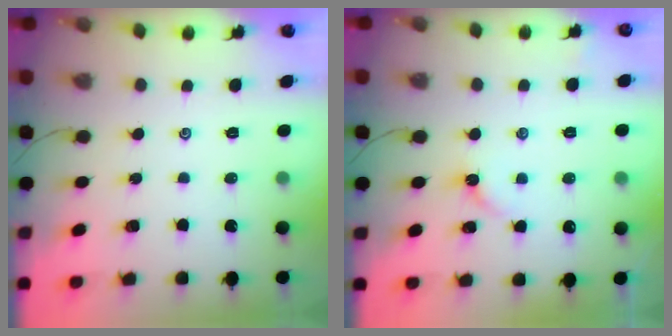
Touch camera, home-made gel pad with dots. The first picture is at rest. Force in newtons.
{"total": 3.3, "press": 3.3, "slide": 0.6}